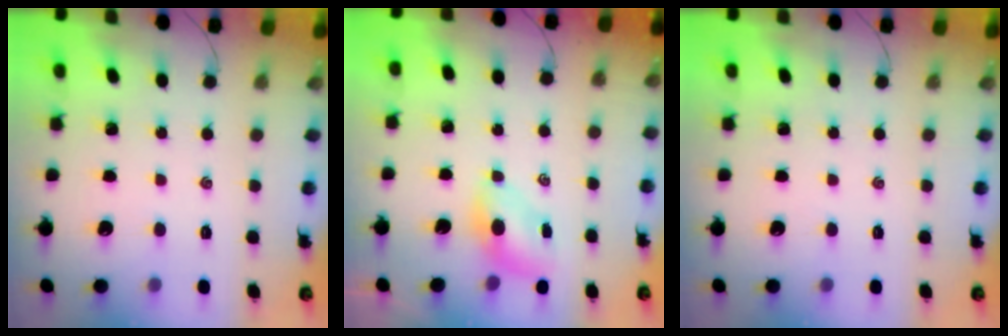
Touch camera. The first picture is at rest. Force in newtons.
{"total": 4.8, "press": 4.8, "slide": 0.6}
{"total": 0.0}